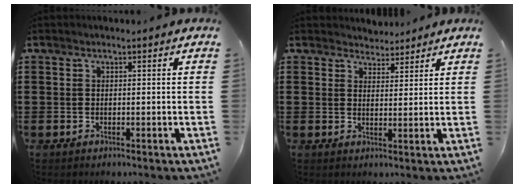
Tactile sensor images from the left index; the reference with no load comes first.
{"total": 2.9, "force": [2.7, 1.0, -0.3], "torque": [-0.005, -0.003, 0.052]}